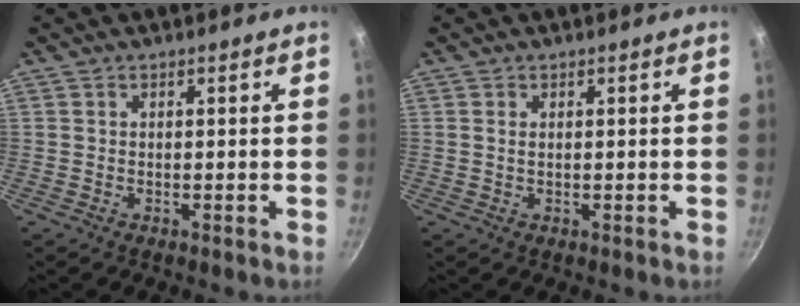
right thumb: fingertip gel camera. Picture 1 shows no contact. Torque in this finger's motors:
{"motor_torque": [-0.65, -0.09, -0.57, 0.35, -0.01]}